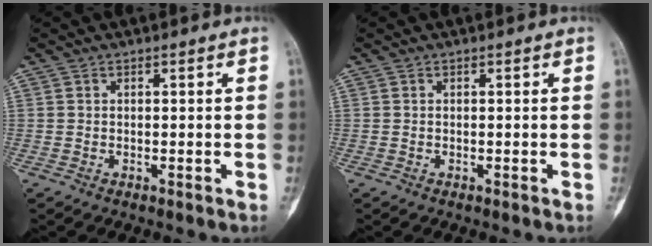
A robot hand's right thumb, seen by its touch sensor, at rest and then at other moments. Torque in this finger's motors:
{"motor_torque": [-0.39, 0.11, 0.02, 0.15, -0.02]}